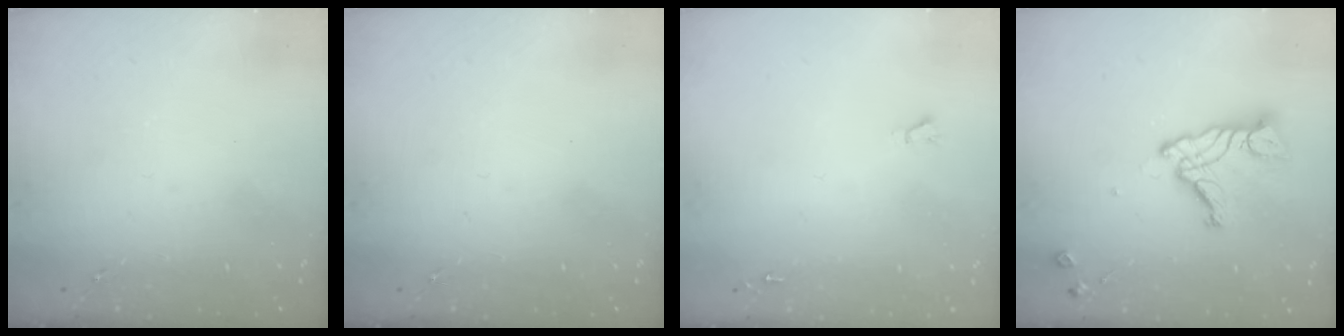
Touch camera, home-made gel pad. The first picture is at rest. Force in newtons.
{"total": 0.0}
{"total": 1.6, "press": 1.6, "slide": 0.1}
{"total": 13.7, "press": 13.7, "slide": 1.3}